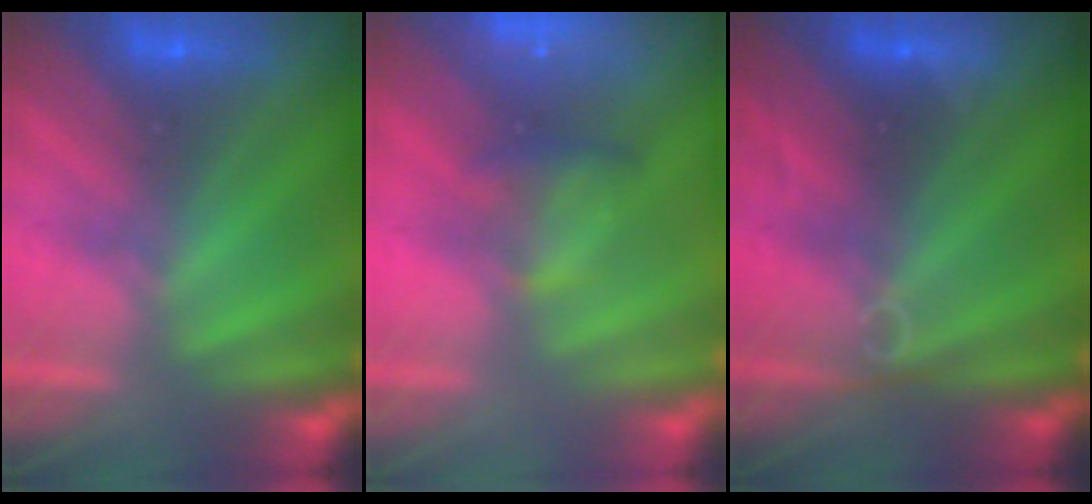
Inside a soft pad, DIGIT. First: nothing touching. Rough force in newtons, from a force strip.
{"total": 5.5}
{"total": 2.6}